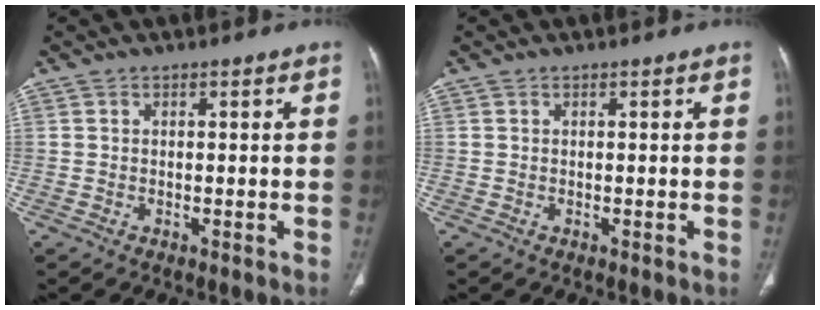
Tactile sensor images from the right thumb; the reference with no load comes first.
{"total": 0.0}